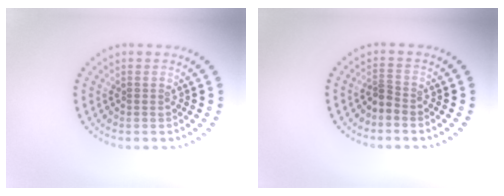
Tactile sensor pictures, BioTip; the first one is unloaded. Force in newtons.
{"total": 1.3, "press": 0.8, "slide": 1.0}